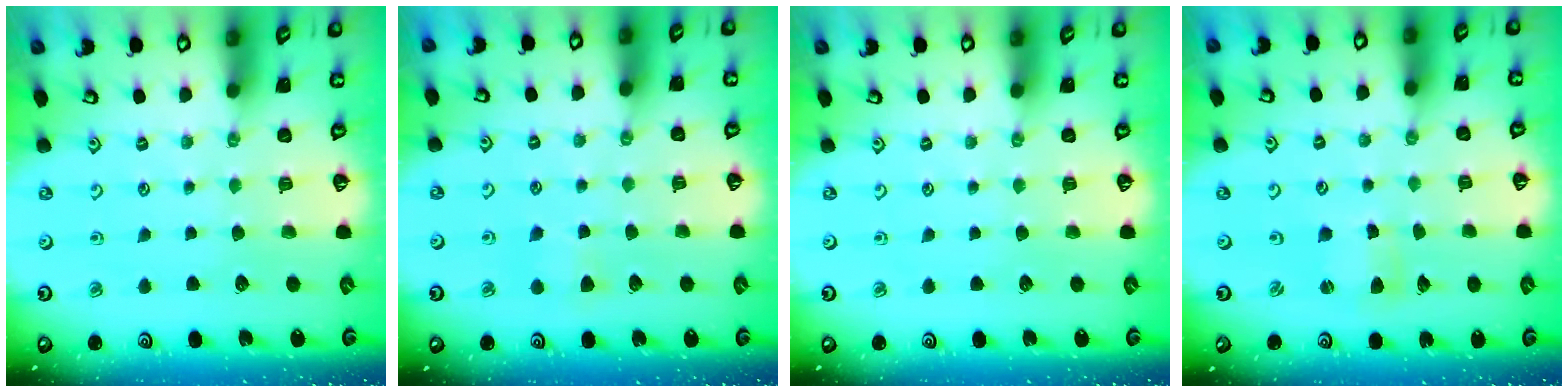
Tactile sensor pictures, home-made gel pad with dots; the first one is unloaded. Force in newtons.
{"total": 3.9, "press": 3.9, "slide": 0.5}
{"total": 0.0}
{"total": 2.1, "press": 2.1, "slide": 0.2}